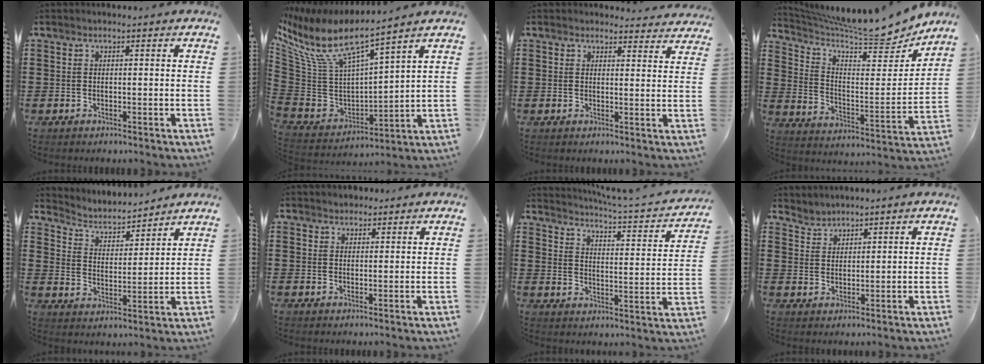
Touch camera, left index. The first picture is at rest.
{"total": 8.6, "force": [5.6, 1.9, 6.3], "torque": [-0.147, -0.045, 0.089]}
{"total": 2.5, "force": [2.5, 0.4, 0.2], "torque": [-0.004, -0.010, 0.045]}
{"total": 8.8, "force": [8.0, 0.5, 3.5], "torque": [-0.086, -0.067, 0.130]}
{"total": 3.5, "force": [3.3, 1.0, 0.6], "torque": [-0.035, -0.026, 0.050]}
{"total": 1.6, "force": [1.5, 0.6, -0.1], "torque": [-0.002, 0.005, 0.030]}
{"total": 3.0, "force": [2.7, -0.5, 1.1], "torque": [-0.041, -0.031, 0.034]}
{"total": 2.4, "force": [2.3, 0.4, -0.5], "torque": [0.002, -0.003, 0.045]}